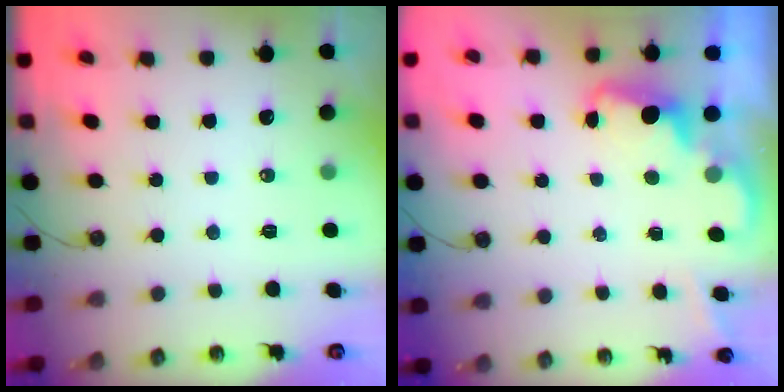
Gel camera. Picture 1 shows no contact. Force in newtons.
{"total": 1.9, "press": 1.9, "slide": 0.6}